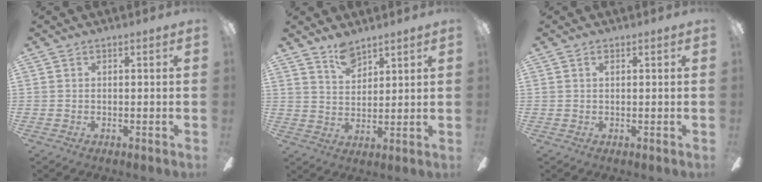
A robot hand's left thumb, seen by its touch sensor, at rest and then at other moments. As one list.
[{"total": 6.3, "force": [5.0, 3.0, 2.4], "torque": [-0.037, -0.022, 0.092]}, {"total": 0.6, "force": [0.3, 0.3, 0.5], "torque": [-0.011, 0.003, 0.005]}]